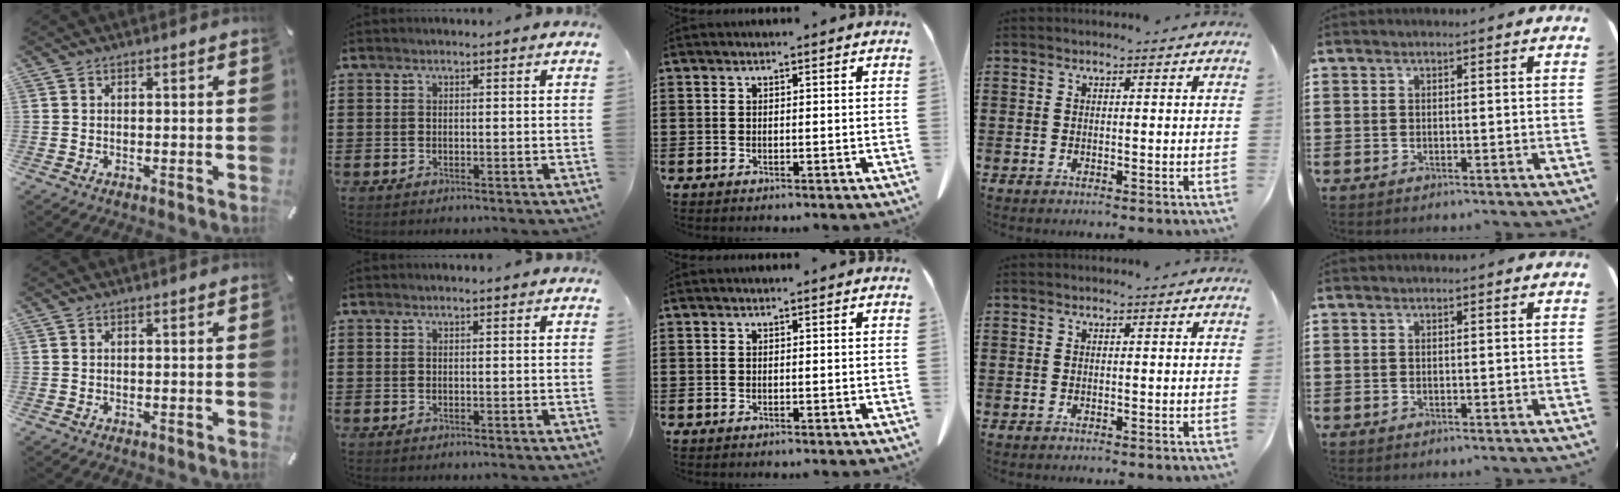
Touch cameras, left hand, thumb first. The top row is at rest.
{}